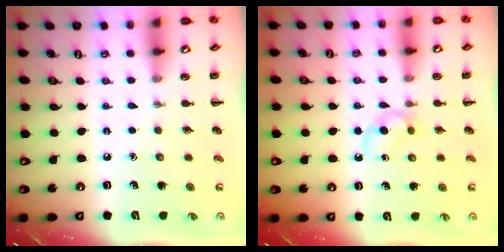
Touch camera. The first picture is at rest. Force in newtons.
{"total": 3.0, "press": 2.8, "slide": 1.1}